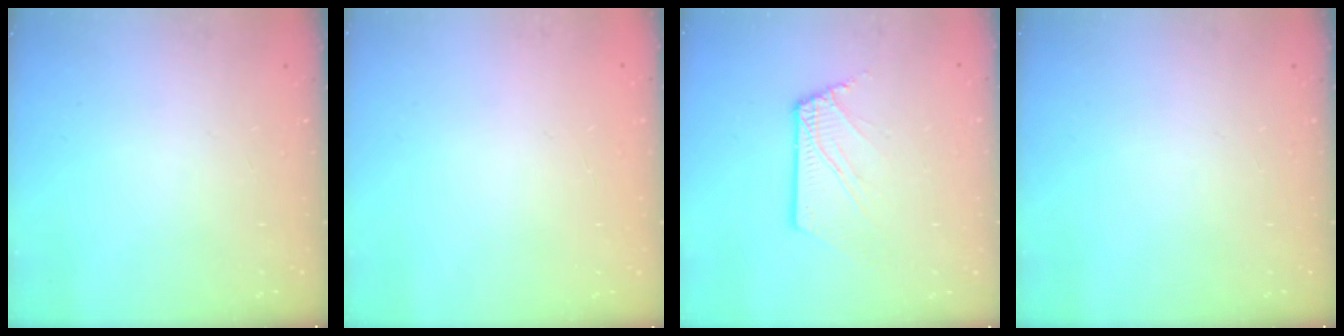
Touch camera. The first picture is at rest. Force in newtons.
{"total": 0.0}
{"total": 3.2, "press": 3.2, "slide": 0.3}
{"total": 0.0}